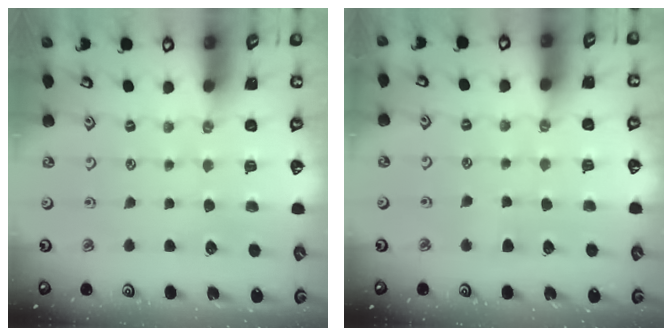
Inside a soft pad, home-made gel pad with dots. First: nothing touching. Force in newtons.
{"total": 3.5, "press": 3.5, "slide": 0.6}